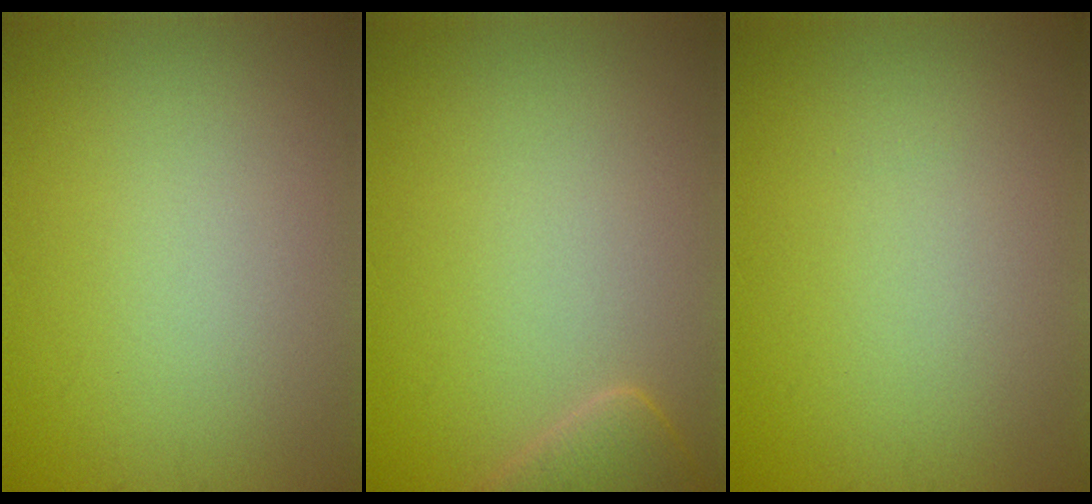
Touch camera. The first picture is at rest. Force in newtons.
{"total": 2.3, "press": 2.2, "slide": 0.4}
{"total": 0.0}